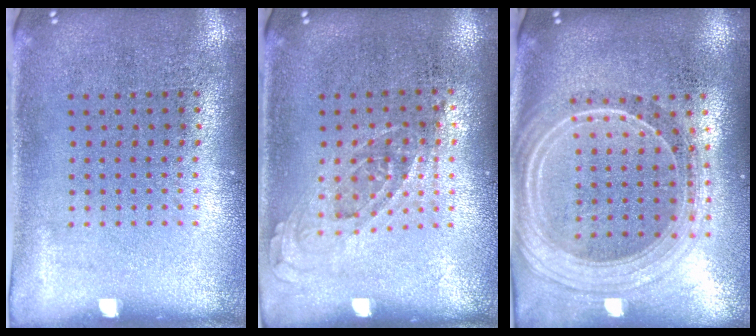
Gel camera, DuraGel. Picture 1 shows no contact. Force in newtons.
{"total": 0.8, "press": 0.7, "slide": 0.3}
{"total": 2.4, "press": 2.0, "slide": 1.2}